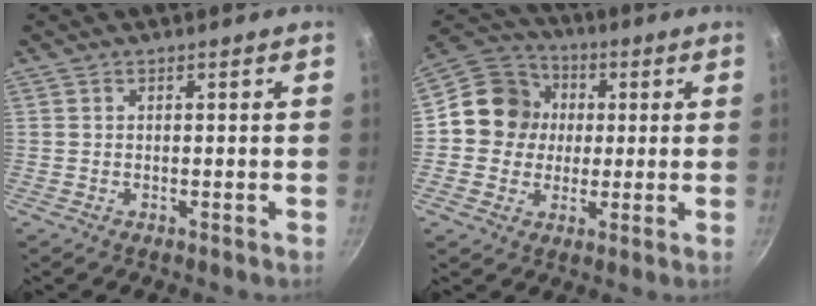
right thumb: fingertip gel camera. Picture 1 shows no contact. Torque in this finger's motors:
{"motor_torque": [0.40, 2.08, 0.66, -0.89, 0.29]}